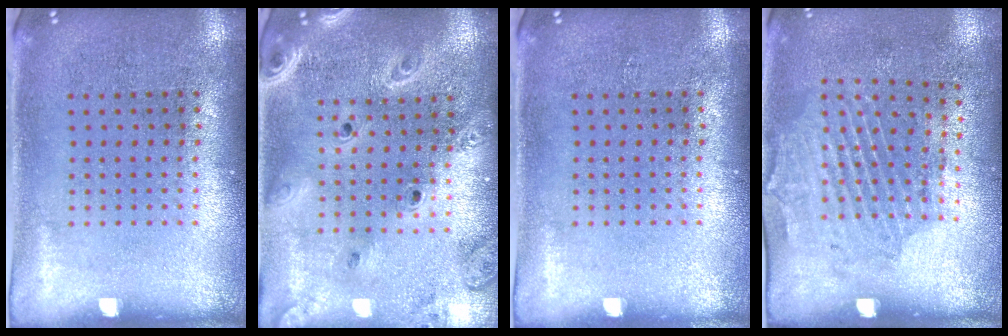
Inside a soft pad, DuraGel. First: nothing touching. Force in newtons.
{"total": 2.5, "press": 2.2, "slide": 1.2}
{"total": 0.0}
{"total": 1.8, "press": 1.1, "slide": 1.4}